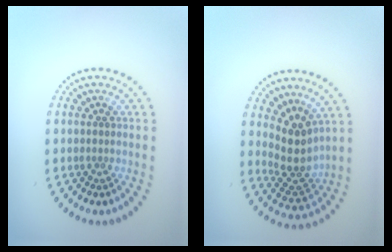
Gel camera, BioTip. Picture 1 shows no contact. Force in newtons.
{"total": 3.8, "press": 2.9, "slide": 2.5}